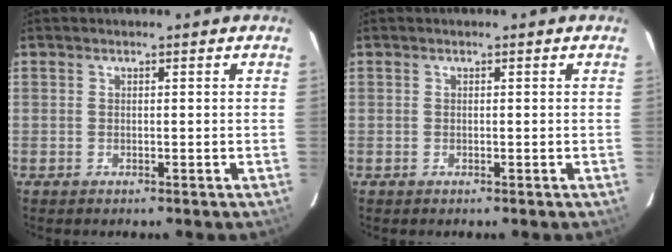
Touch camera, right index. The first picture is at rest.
{"total": 0.0}